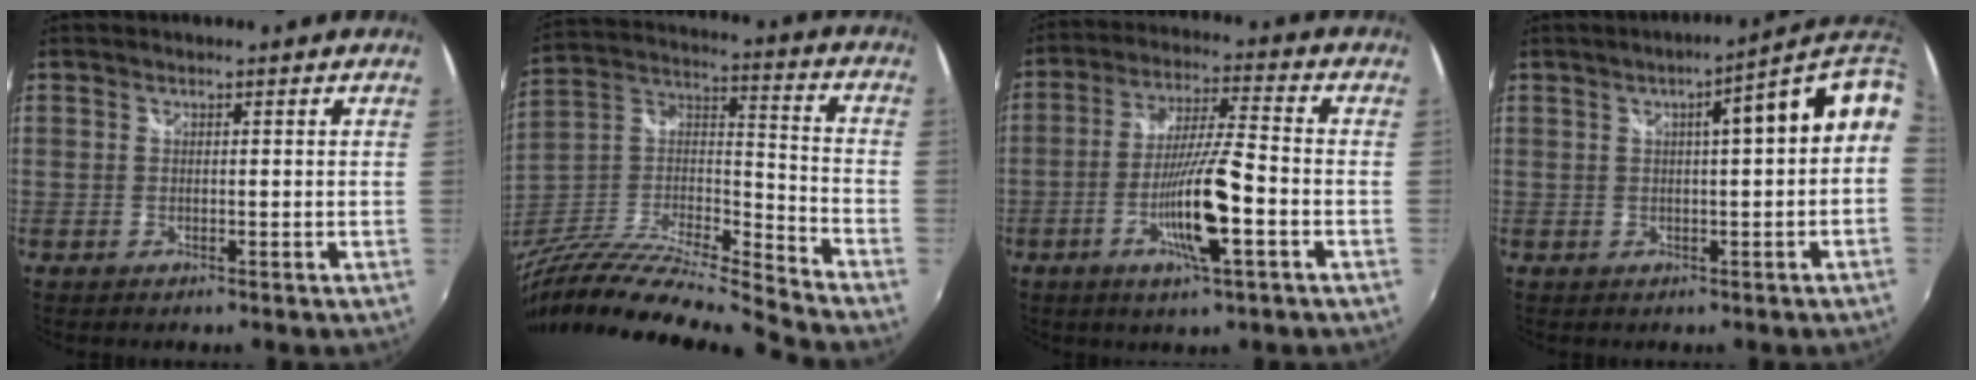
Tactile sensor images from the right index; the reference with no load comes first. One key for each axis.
{"total": 23.0, "fx": -19.5, "fy": 1.0, "fz": 12.2, "tx": -0.223, "ty": -0.013, "tz": -0.360}
{"total": 11.7, "fx": -4.1, "fy": 0.6, "fz": 10.9, "tx": -0.212, "ty": -0.004, "tz": -0.076}
{"total": 10.7, "fx": 1.9, "fy": 1.1, "fz": 10.5, "tx": -0.118, "ty": 0.033, "tz": 0.038}